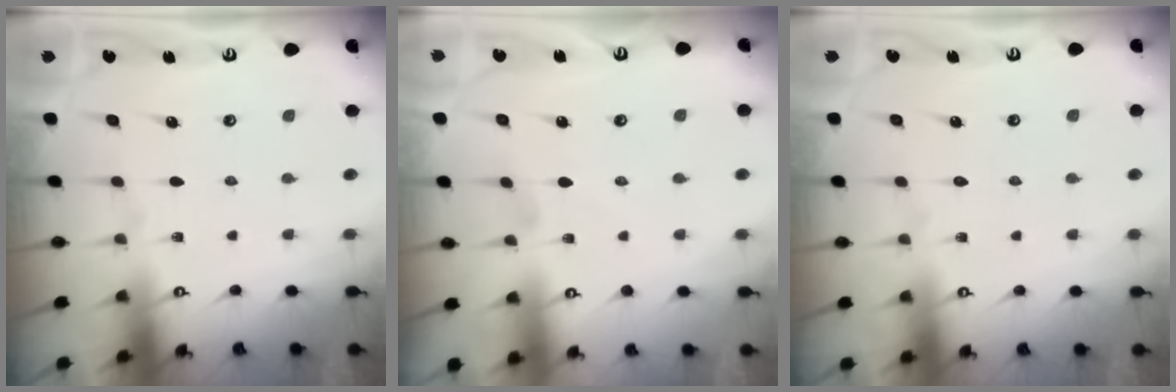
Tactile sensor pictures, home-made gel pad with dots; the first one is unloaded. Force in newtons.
{"total": 0.8, "press": 0.8, "slide": 0.1}
{"total": 1.8, "press": 1.8, "slide": 0.1}